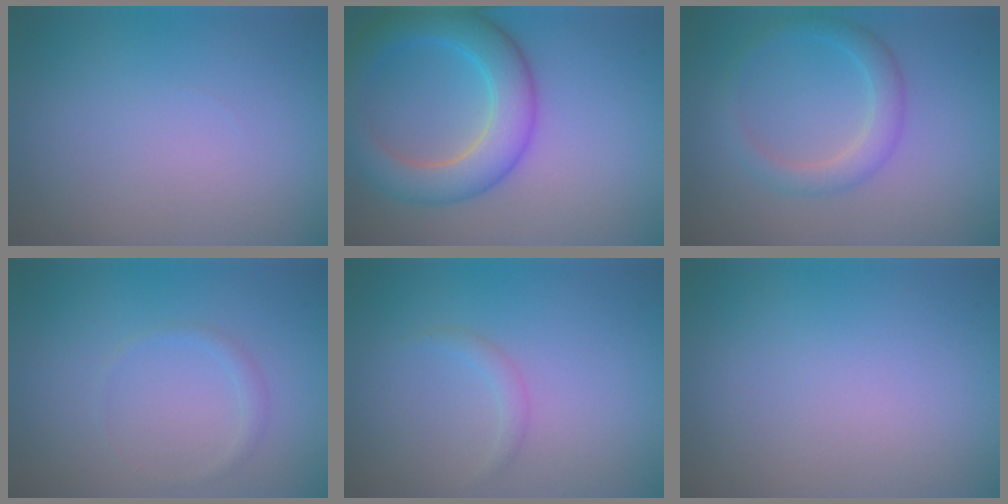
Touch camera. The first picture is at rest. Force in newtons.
{"total": 6.5, "press": 6.5, "slide": 0.1}
{"total": 2.7, "press": 2.7, "slide": 0.1}
{"total": 0.9, "press": 0.9, "slide": 0.1}
{"total": 0.9, "press": 0.9, "slide": 0.1}
{"total": 0.0}